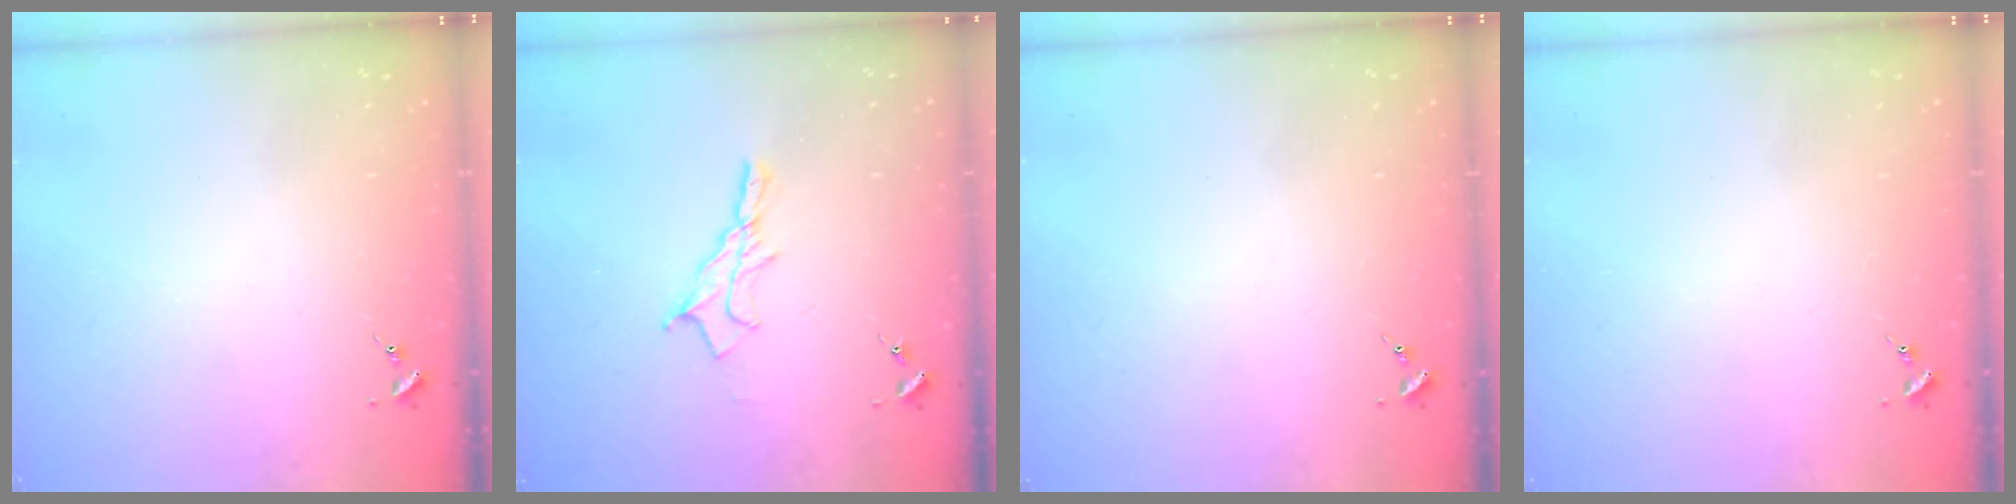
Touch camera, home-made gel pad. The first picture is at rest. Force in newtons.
{"total": 10.4, "press": 10.3, "slide": 0.7}
{"total": 0.0}
{"total": 0.0}